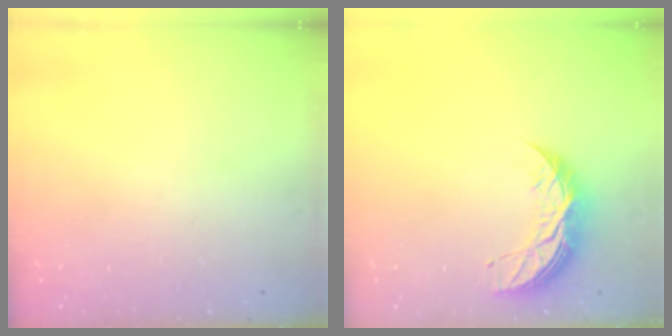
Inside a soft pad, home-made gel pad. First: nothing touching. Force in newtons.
{"total": 8.4, "press": 8.4, "slide": 0.4}